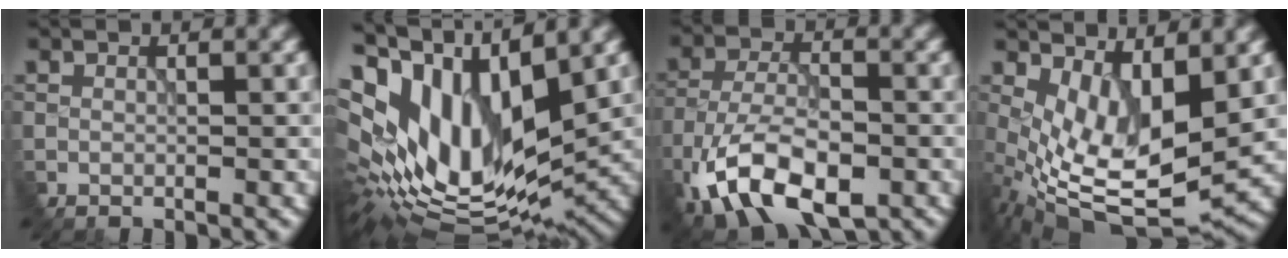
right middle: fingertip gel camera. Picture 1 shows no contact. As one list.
[{"total": 15.3, "force": [3.9, 7.1, 12.9], "torque": [-0.264, 0.015, 0.078]}, {"total": 10.3, "force": [-5.1, 5.1, 7.3], "torque": [-0.151, -0.002, -0.093]}, {"total": 8.7, "force": [0.3, 4.2, 7.6], "torque": [-0.160, -0.018, 0.016]}]